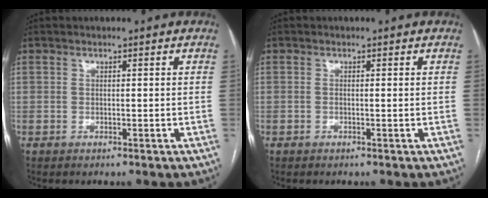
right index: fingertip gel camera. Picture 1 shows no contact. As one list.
[{"total": 0.0}]